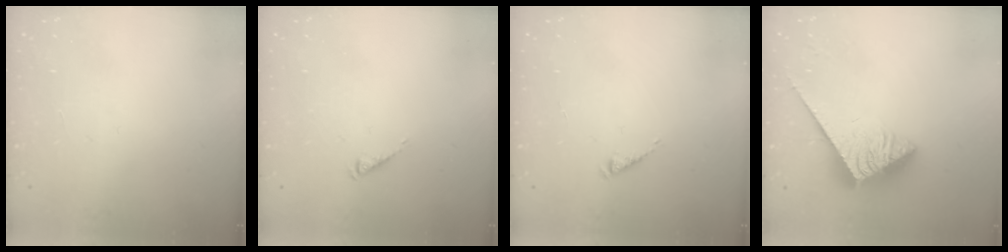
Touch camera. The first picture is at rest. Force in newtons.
{"total": 0.7, "press": 0.7, "slide": 0.0}
{"total": 1.1, "press": 1.1, "slide": 0.3}
{"total": 4.0, "press": 3.9, "slide": 0.6}